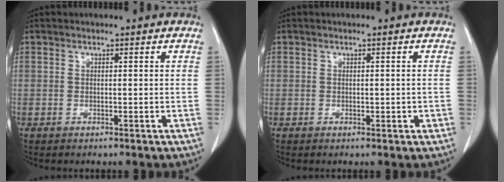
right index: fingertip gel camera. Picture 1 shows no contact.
{"total": 1.1, "force": [-0.2, 0.7, 0.9], "torque": [-0.011, 0.004, 0.001]}